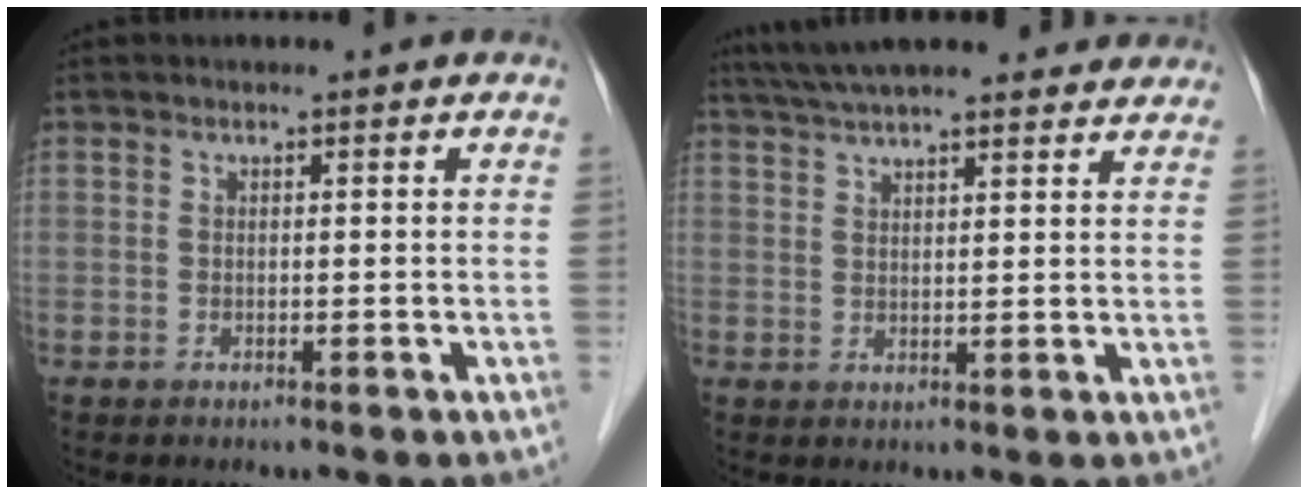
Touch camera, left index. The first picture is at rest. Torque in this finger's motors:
{"motor_torque": [1.14, -0.99, 0.67, 0.12]}